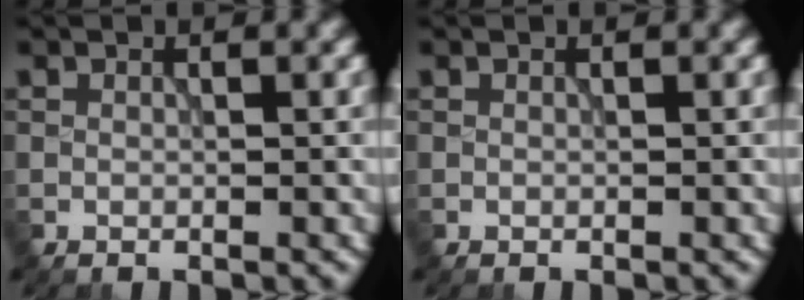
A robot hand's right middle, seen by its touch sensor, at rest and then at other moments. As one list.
[{"total": 0.0}]